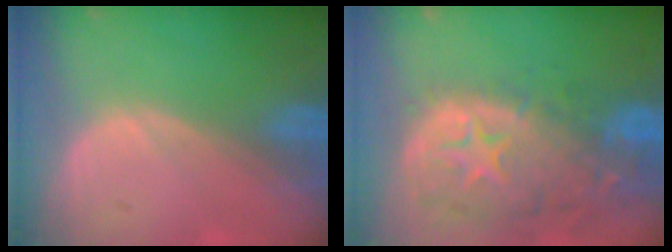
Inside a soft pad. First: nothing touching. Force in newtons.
{"total": 13.9, "press": 11.2, "slide": 8.3}